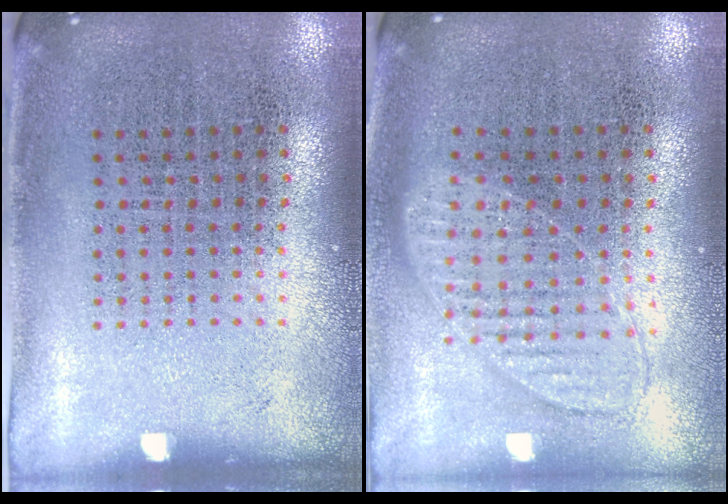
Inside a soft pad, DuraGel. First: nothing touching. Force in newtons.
{"total": 0.9, "press": 0.9, "slide": 0.1}